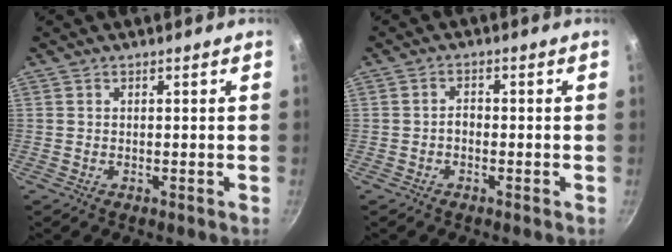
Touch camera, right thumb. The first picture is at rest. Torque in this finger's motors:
{"motor_torque": [0.35, 0.10, 0.24, 0.12, 0.04]}